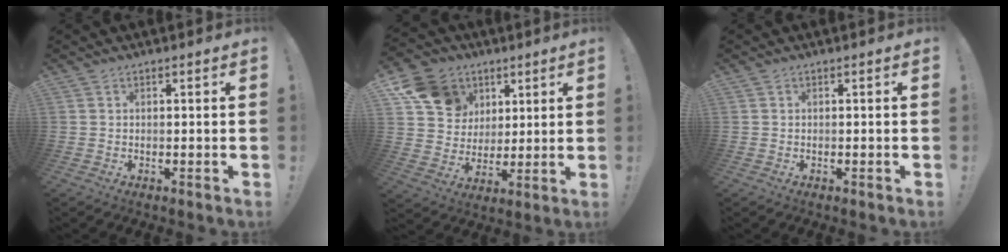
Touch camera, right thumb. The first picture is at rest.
{"total": 14.6, "force": [6.8, 11.7, 5.4], "torque": [-0.080, -0.031, 0.141]}
{"total": 0.0}